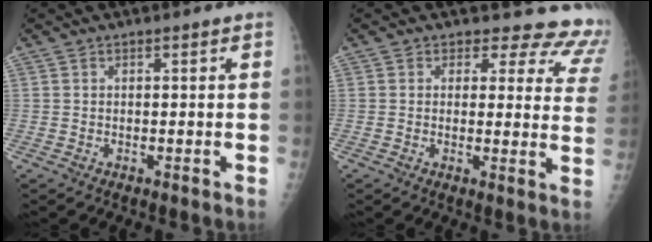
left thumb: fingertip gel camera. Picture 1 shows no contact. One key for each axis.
{"total": 12.8, "fx": 11.5, "fy": 5.4, "fz": 1.4, "tx": 0.038, "ty": -0.084, "tz": 0.091}